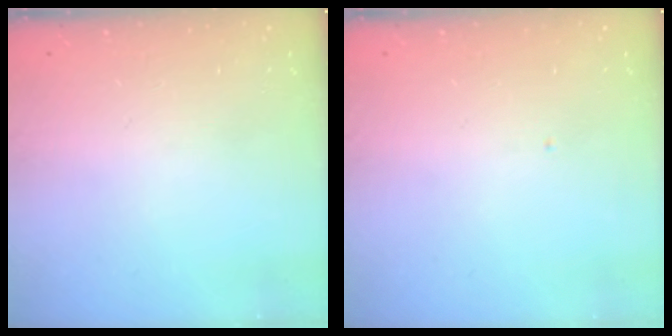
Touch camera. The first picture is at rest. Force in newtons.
{"total": 0.0}